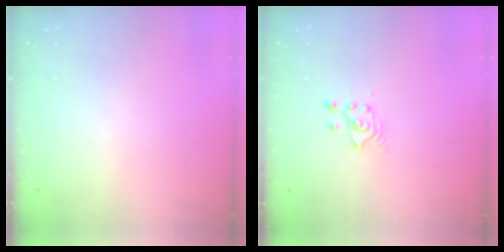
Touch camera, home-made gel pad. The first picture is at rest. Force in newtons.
{"total": 2.6, "press": 2.5, "slide": 0.3}